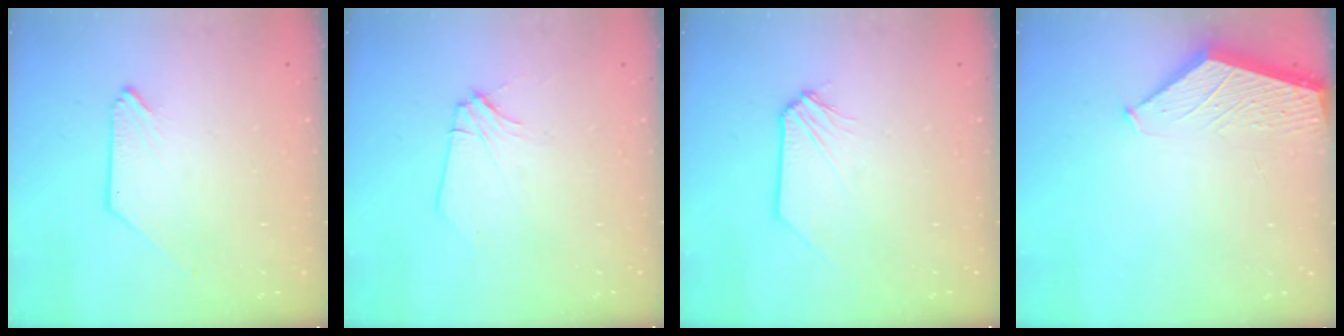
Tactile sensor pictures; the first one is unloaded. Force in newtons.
{"total": 2.2, "press": 2.2, "slide": 0.3}
{"total": 1.0, "press": 1.0, "slide": 0.2}
{"total": 1.8, "press": 1.8, "slide": 0.2}